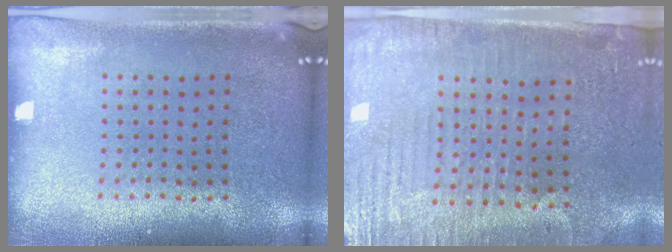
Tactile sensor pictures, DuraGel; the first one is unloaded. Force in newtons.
{"total": 3.2, "press": 2.9, "slide": 1.3}